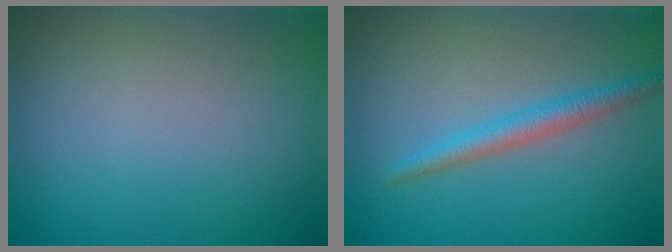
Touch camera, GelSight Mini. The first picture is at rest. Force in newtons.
{"total": 2.4, "press": 2.4, "slide": 0.1}